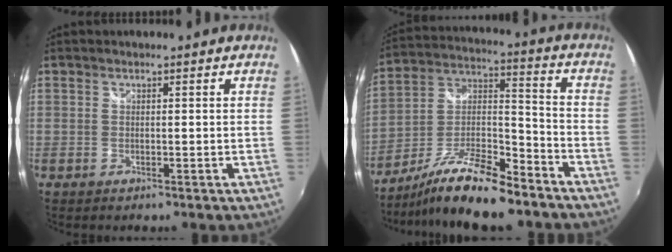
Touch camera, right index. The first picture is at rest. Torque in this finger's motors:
{"motor_torque": [1.14, -1.00, 0.61, 0.12]}